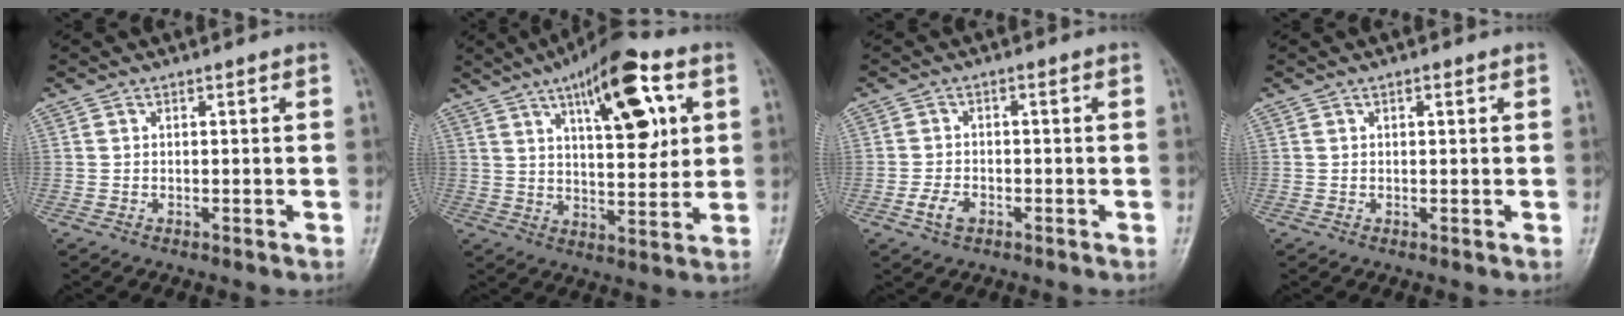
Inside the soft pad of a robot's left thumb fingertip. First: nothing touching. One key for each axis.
{"total": 16.9, "fx": 6.8, "fy": 6.3, "fz": 14.1, "tx": -0.183, "ty": -0.014, "tz": 0.101}
{"total": 3.6, "fx": -1.7, "fy": 2.2, "fz": 2.3, "tx": -0.042, "ty": 0.010, "tz": -0.032}
{"total": 0.8, "fx": 0.4, "fy": 0.4, "fz": 0.6, "tx": -0.008, "ty": 0.000, "tz": 0.004}